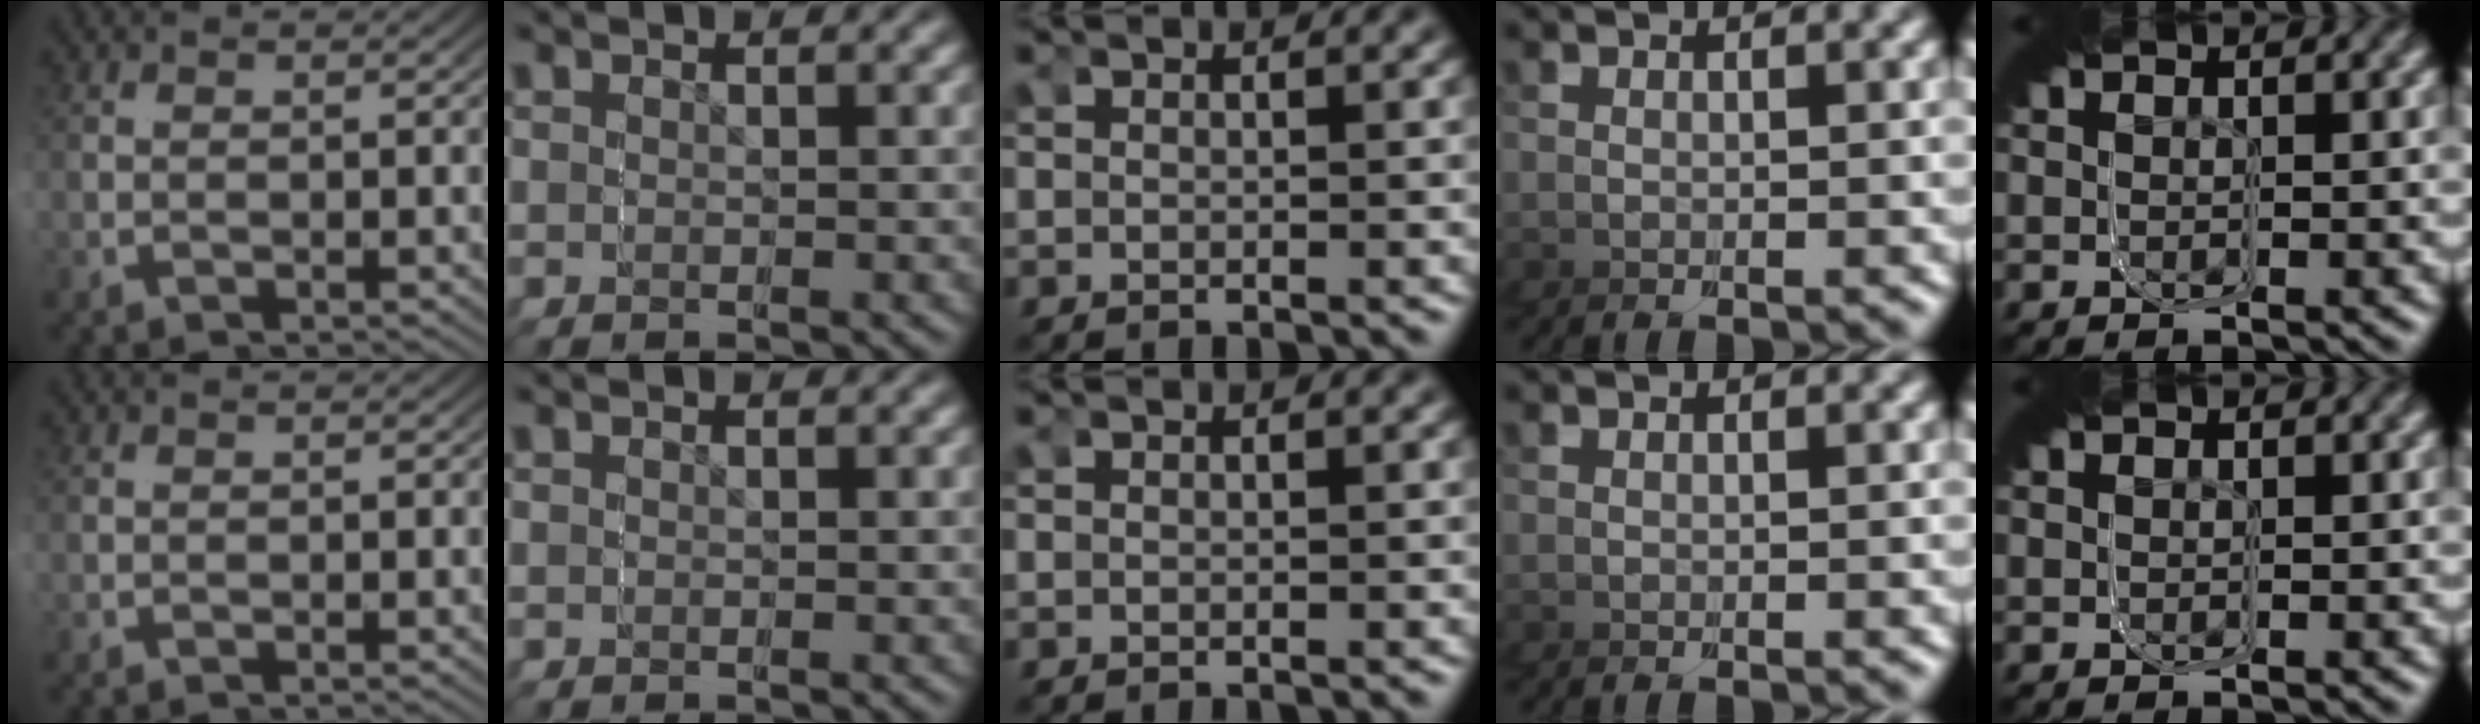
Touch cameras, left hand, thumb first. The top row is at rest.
{}